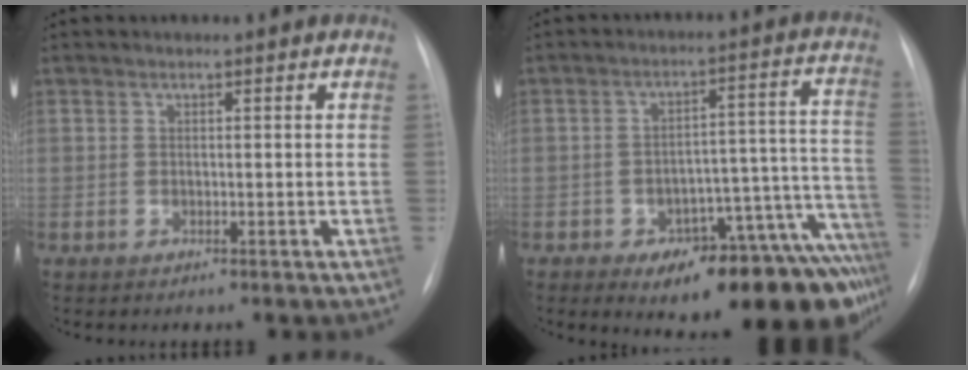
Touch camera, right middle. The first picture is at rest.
{"total": 19.0, "force": [-12.9, 6.2, 12.5], "torque": [-0.052, 0.065, -0.164]}